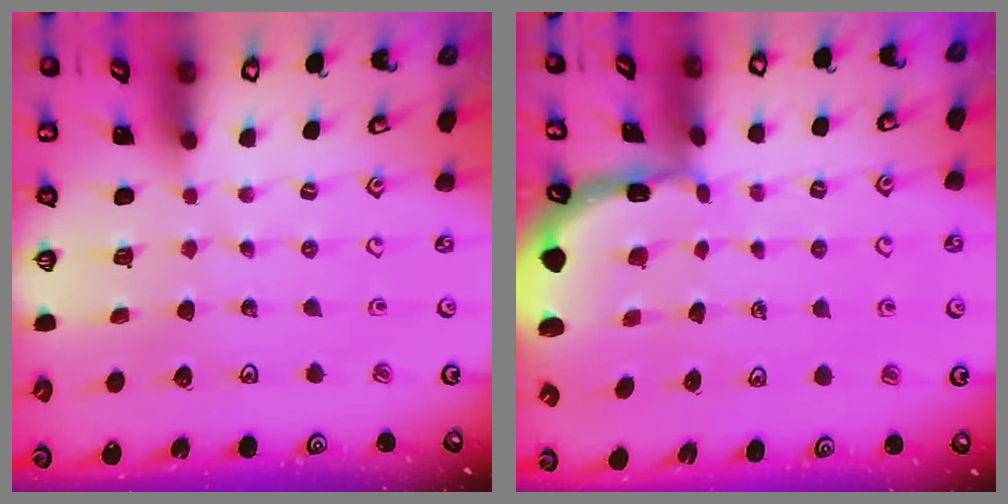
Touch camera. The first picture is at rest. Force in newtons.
{"total": 1.4, "press": 1.4, "slide": 0.1}